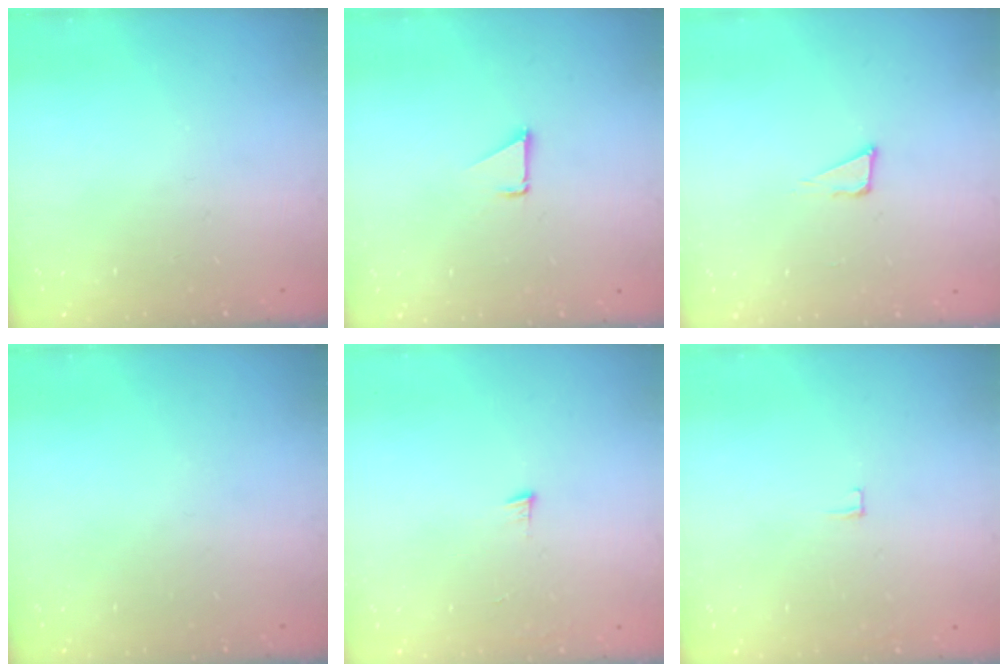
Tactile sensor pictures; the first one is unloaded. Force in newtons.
{"total": 1.1, "press": 1.1, "slide": 0.1}
{"total": 3.1, "press": 3.0, "slide": 0.9}
{"total": 0.0}
{"total": 3.6, "press": 3.6, "slide": 0.5}
{"total": 3.4, "press": 3.3, "slide": 0.3}